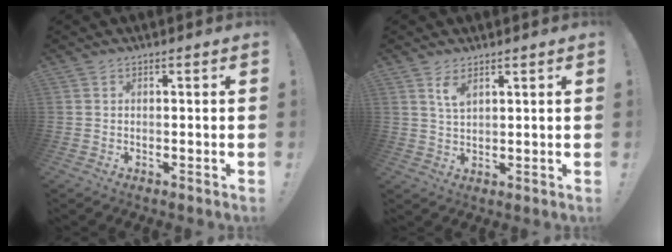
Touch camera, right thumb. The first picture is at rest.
{"total": 4.4, "force": [2.8, 1.7, 2.9], "torque": [-0.044, -0.018, 0.047]}